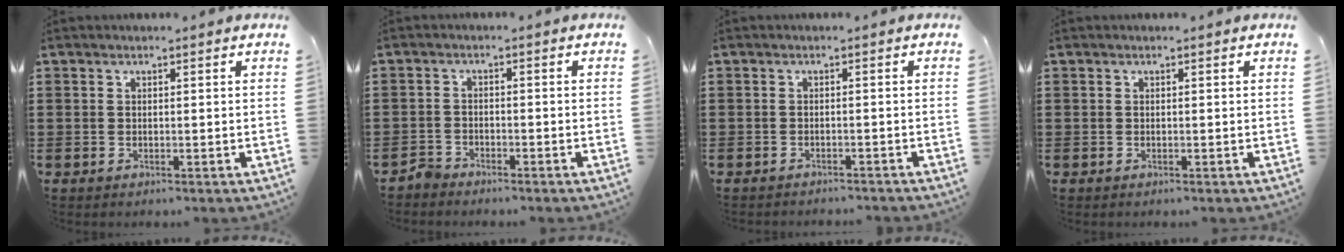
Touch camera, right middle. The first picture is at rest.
{"total": 2.1, "force": [-2.1, 0.6, -0.1], "torque": [-0.011, 0.001, -0.046]}
{"total": 1.0, "force": [-1.0, -0.1, 0.1], "torque": [-0.005, -0.002, -0.019]}
{"total": 0.0}